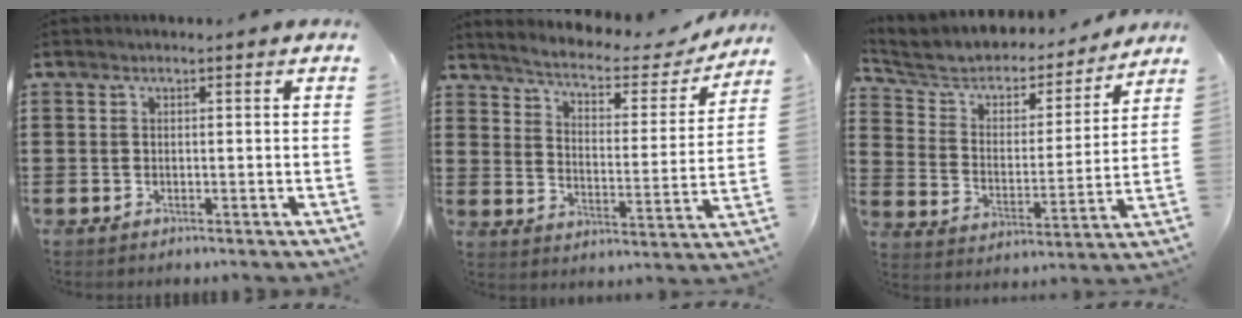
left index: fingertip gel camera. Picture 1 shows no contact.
{"total": 3.6, "force": [3.1, 0.8, 1.6], "torque": [-0.051, -0.024, 0.042]}
{"total": 5.1, "force": [4.2, 2.5, 1.3], "torque": [-0.057, -0.030, 0.065]}